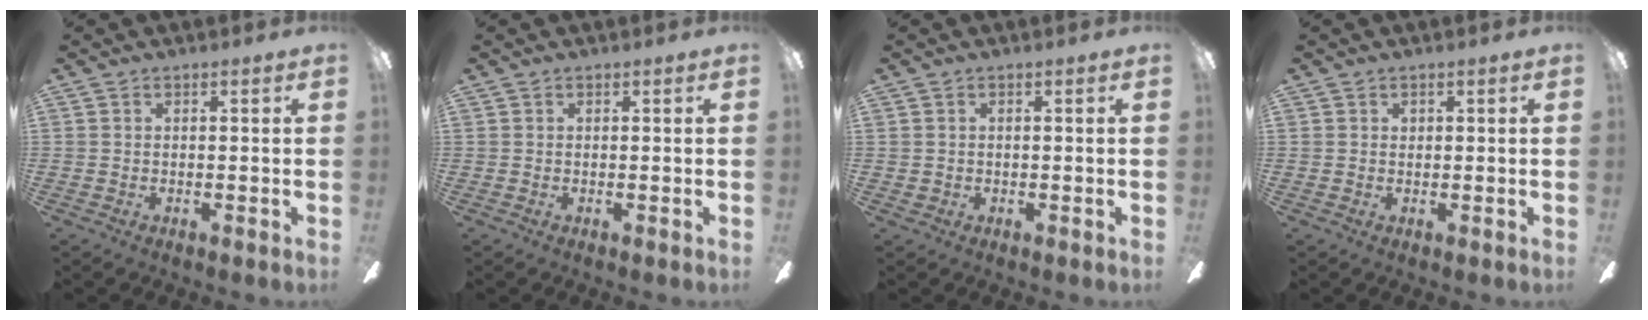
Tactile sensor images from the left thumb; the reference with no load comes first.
{"total": 0.0}
{"total": 0.7, "force": [0.0, 0.7, -0.1], "torque": [0.003, 0.005, -0.001]}
{"total": 0.8, "force": [0.5, 0.5, 0.0], "torque": [0.002, 0.002, 0.010]}